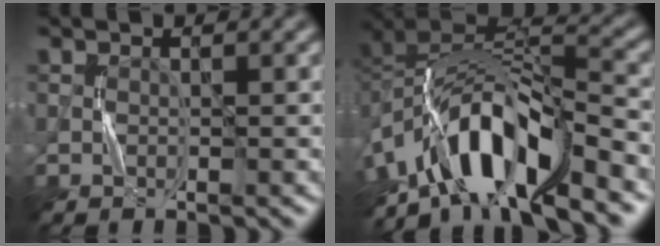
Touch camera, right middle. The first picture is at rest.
{"total": 10.7, "force": [-6.5, 4.1, 7.5], "torque": [-0.119, 0.010, -0.123]}